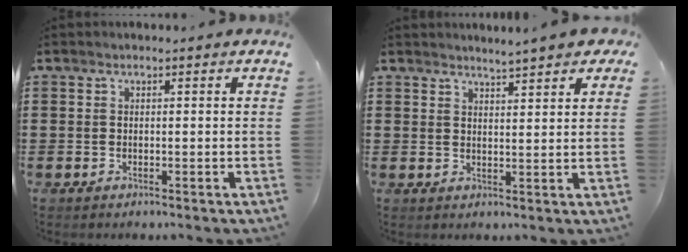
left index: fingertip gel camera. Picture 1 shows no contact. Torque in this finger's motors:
{"motor_torque": [0.72, -0.64, 0.52, 0.10]}